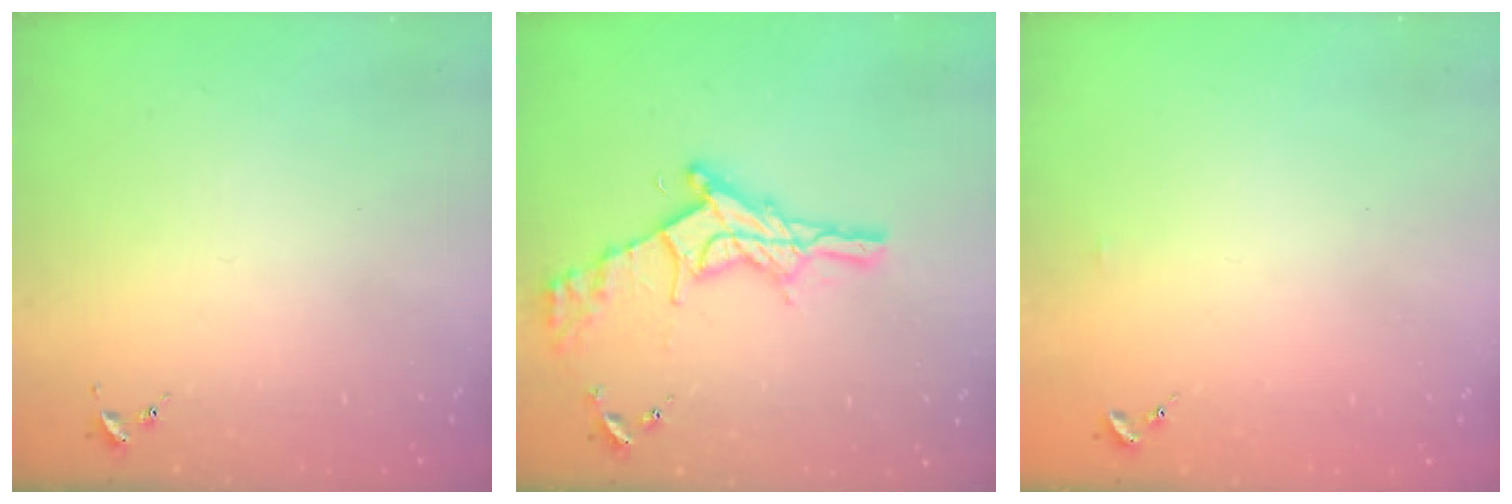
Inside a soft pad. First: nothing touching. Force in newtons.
{"total": 19.0, "press": 18.9, "slide": 1.3}
{"total": 3.2, "press": 3.2, "slide": 0.4}